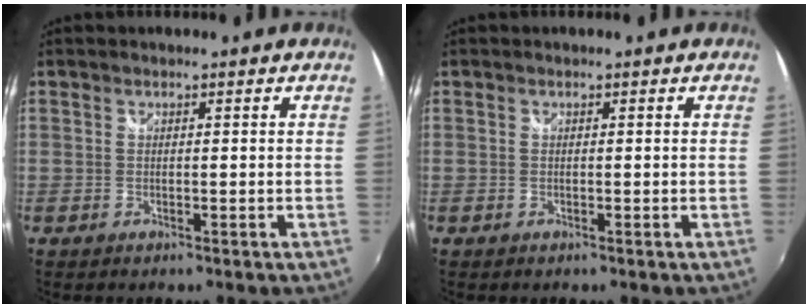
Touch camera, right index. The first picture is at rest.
{"total": 0.0}